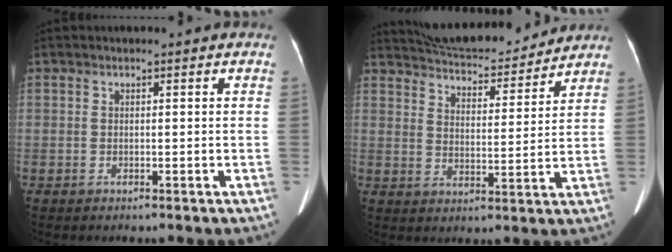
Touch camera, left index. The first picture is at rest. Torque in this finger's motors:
{"motor_torque": [0.24, -0.67, 0.05, 0.03]}